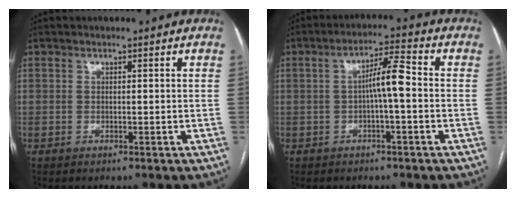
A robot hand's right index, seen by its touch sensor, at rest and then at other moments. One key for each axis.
{"total": 5.5, "fx": -0.2, "fy": 0.6, "fz": 5.4, "tx": -0.089, "ty": 0.017, "tz": -0.004}